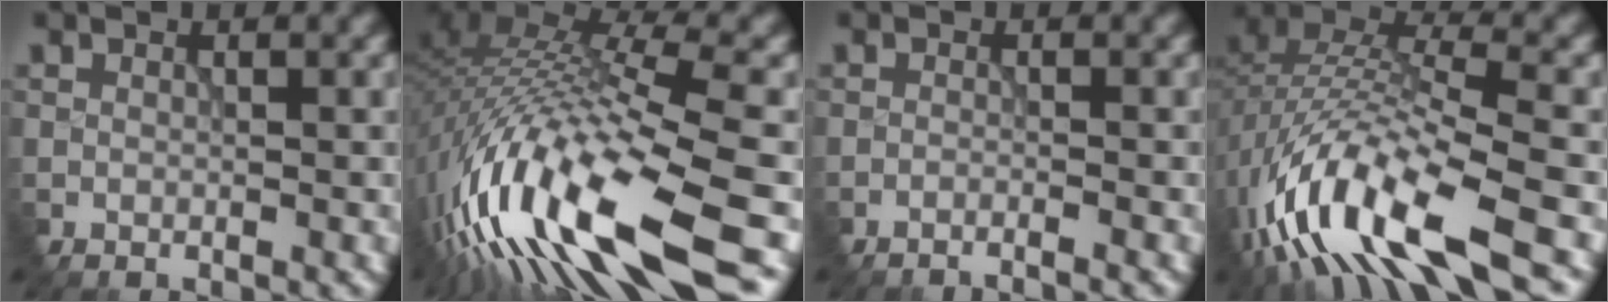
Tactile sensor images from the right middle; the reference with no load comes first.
{"total": 16.0, "force": [-6.1, 4.7, 14.1], "torque": [-0.286, -0.018, -0.099]}
{"total": 1.6, "force": [-1.4, -0.1, 0.7], "torque": [-0.010, 0.004, -0.036]}
{"total": 13.5, "force": [-6.9, 4.6, 10.7], "torque": [-0.225, 0.006, -0.124]}